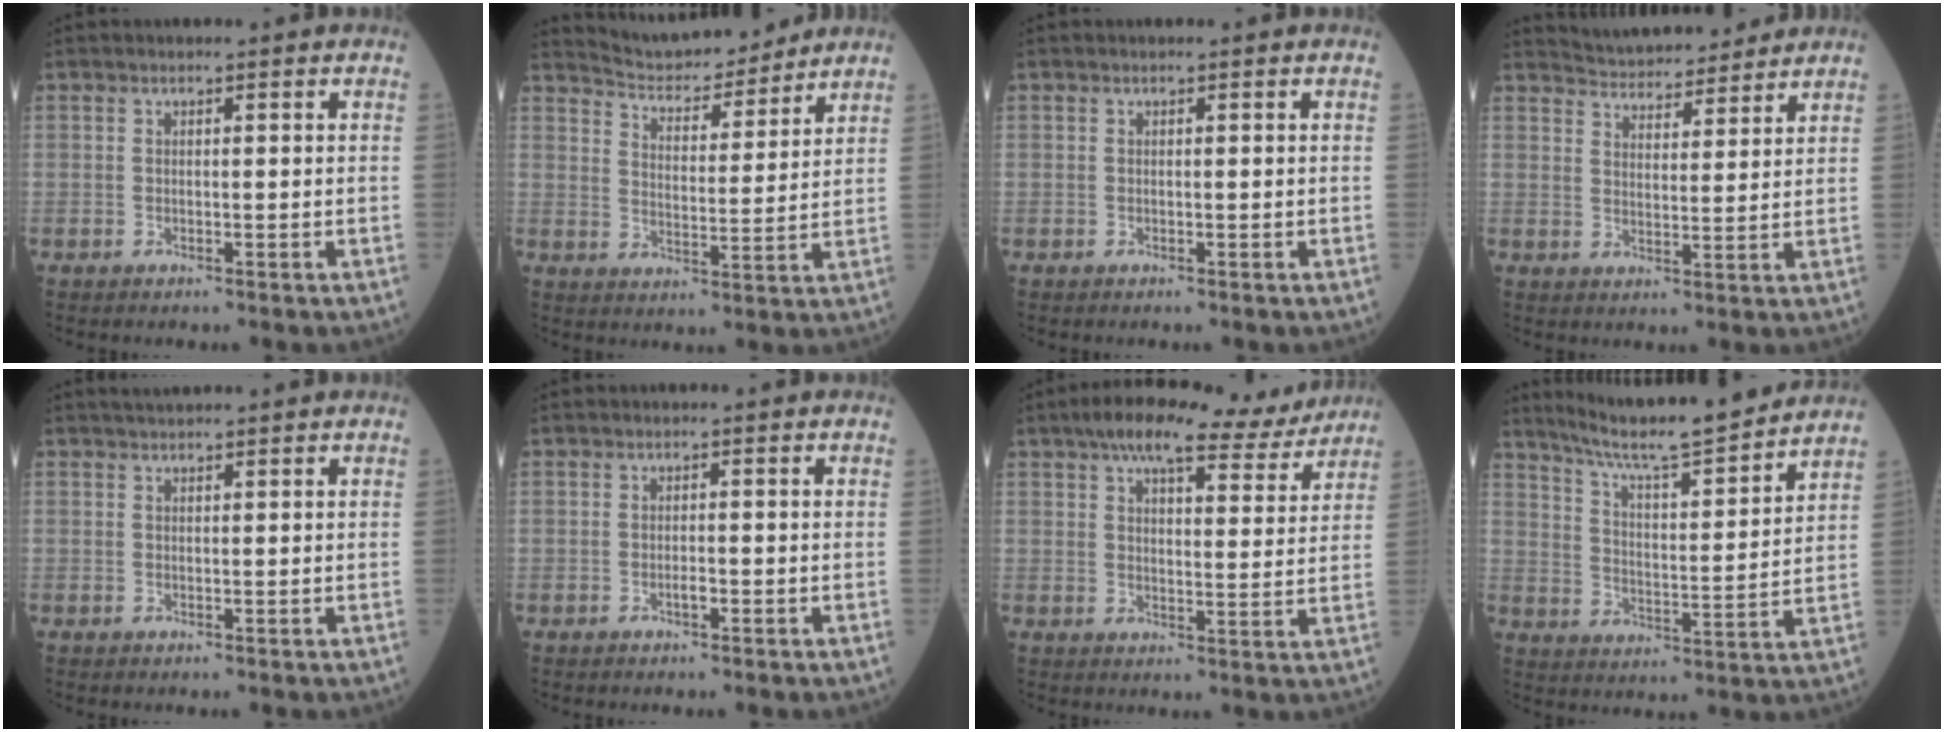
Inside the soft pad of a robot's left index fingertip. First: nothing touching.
{"total": 11.8, "force": [11.3, 1.5, 3.2], "torque": [-0.055, 0.003, 0.178]}
{"total": 0.0}
{"total": 10.7, "force": [10.3, 1.8, 2.6], "torque": [-0.045, 0.014, 0.156]}
{"total": 2.3, "force": [2.1, 0.0, 0.9], "torque": [-0.013, 0.022, 0.037]}
{"total": 0.9, "force": [-0.6, 0.2, 0.6], "torque": [-0.013, 0.001, -0.009]}
{"total": 14.6, "force": [12.3, 3.3, 7.2], "torque": [-0.104, 0.022, 0.162]}
{"total": 17.1, "force": [15.4, 0.1, 7.5], "torque": [-0.128, -0.004, 0.237]}